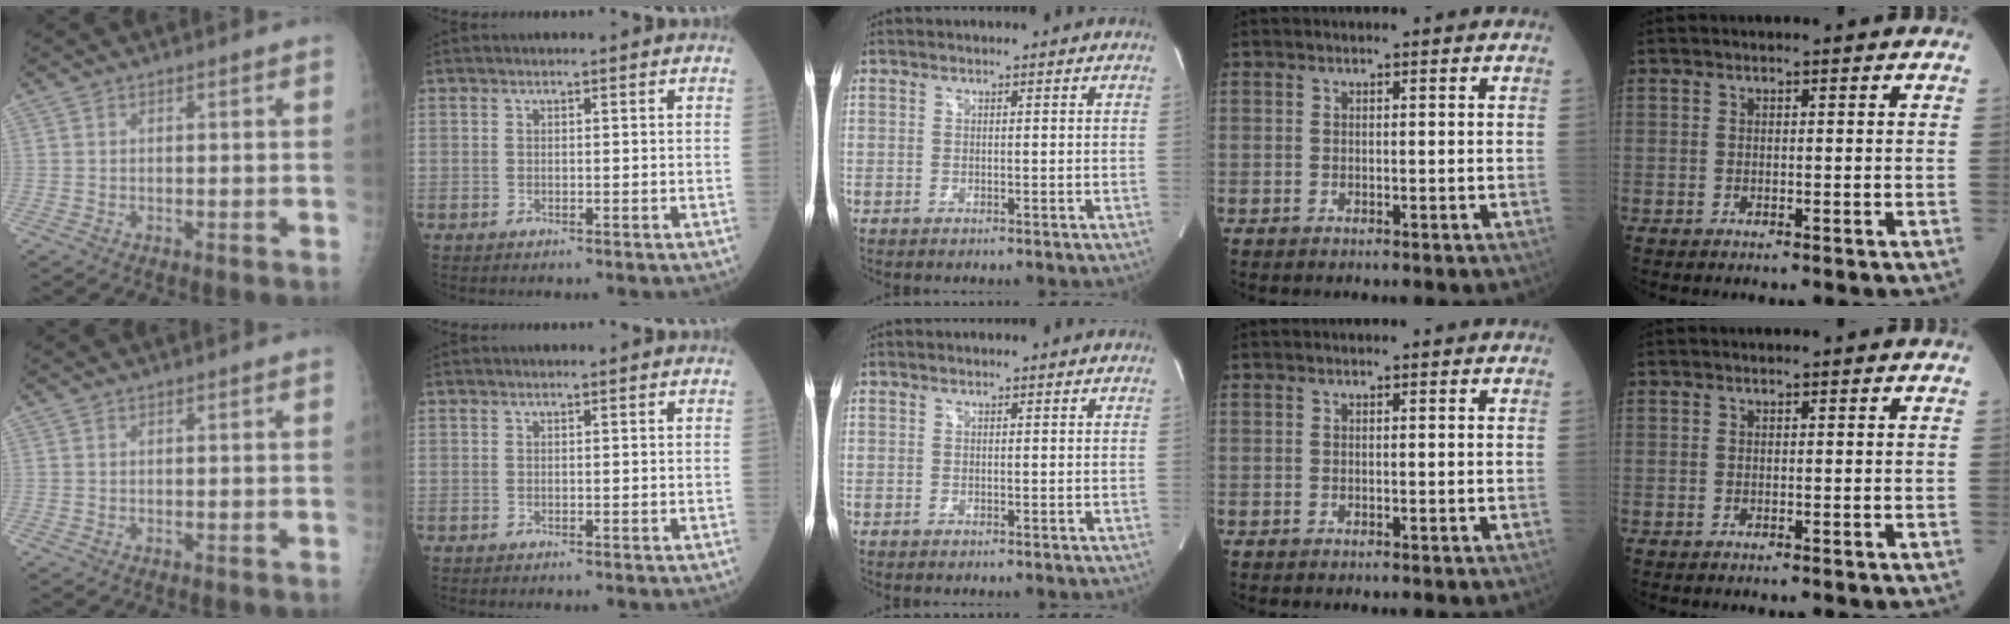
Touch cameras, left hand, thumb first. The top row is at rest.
{}